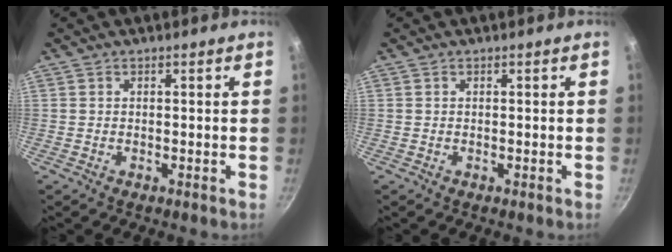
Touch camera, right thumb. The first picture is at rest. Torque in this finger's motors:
{"motor_torque": [0.00, 0.00, 0.03, -0.03, 0.00]}